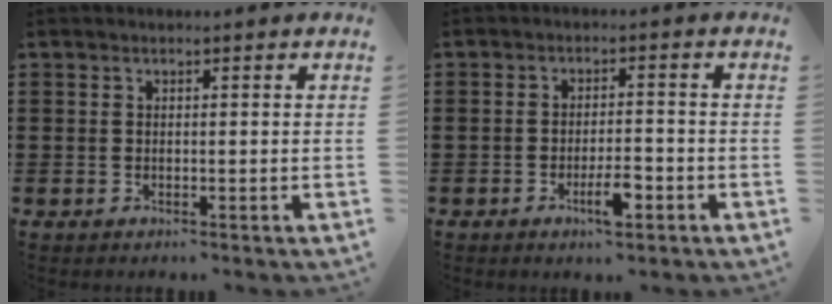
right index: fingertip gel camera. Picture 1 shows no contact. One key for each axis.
{"total": 4.7, "fx": -2.2, "fy": 1.4, "fz": 3.9, "tx": -0.069, "ty": 0.001, "tz": -0.038}